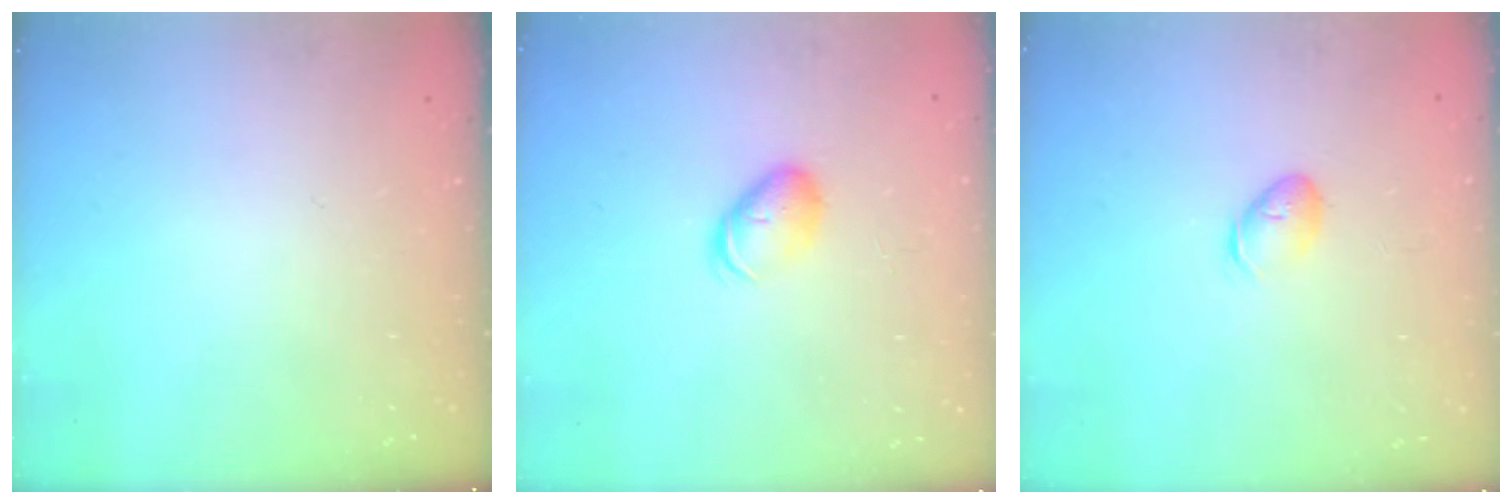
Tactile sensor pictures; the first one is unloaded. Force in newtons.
{"total": 7.3, "press": 7.2, "slide": 0.7}
{"total": 6.4, "press": 6.2, "slide": 1.6}